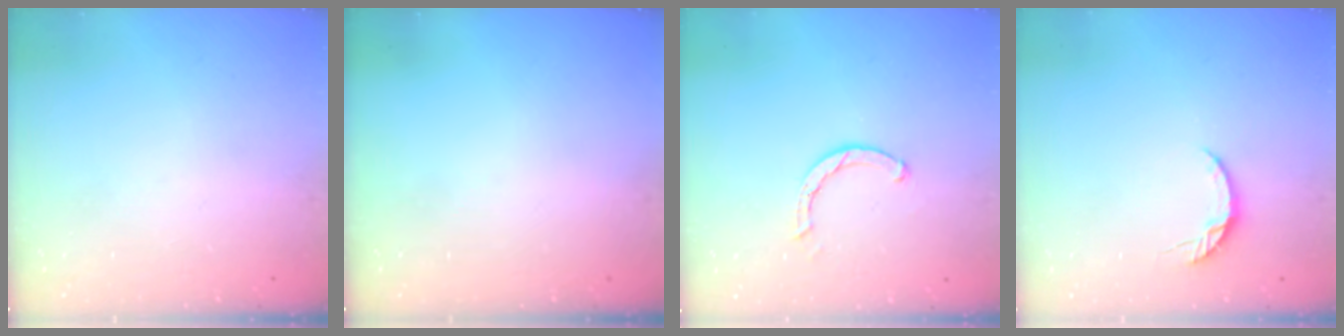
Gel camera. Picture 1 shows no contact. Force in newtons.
{"total": 0.0}
{"total": 1.6, "press": 1.6, "slide": 0.2}
{"total": 4.6, "press": 4.6, "slide": 0.6}